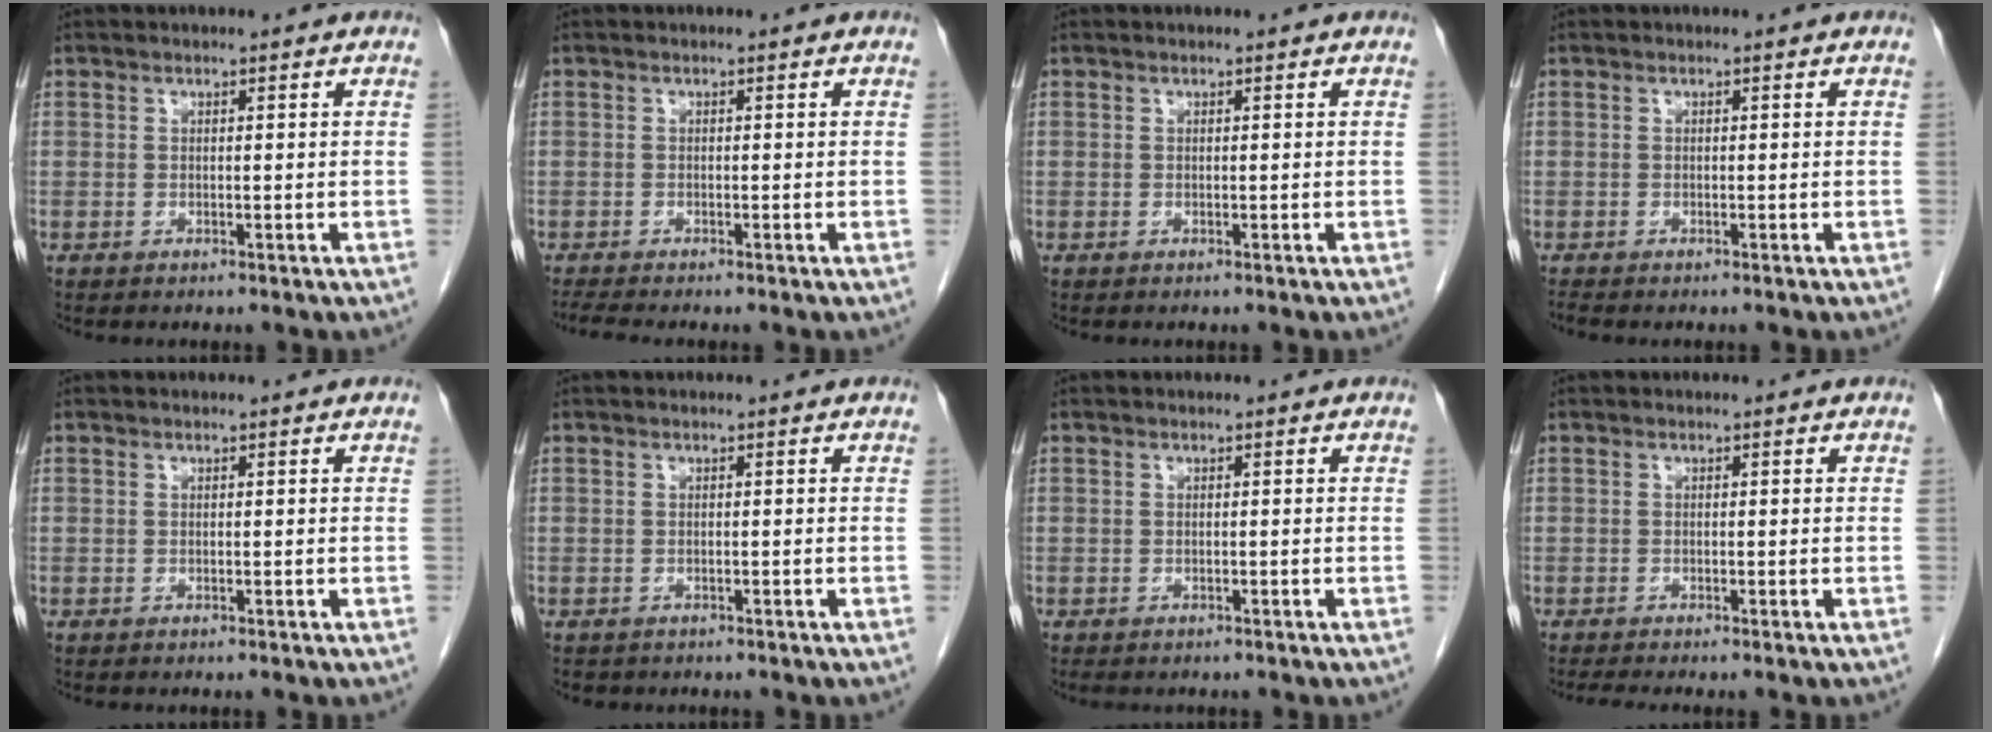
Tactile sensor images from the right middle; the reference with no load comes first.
{"total": 1.9, "force": [-1.7, -0.4, 0.6], "torque": [-0.020, -0.008, -0.035]}
{"total": 0.0}
{"total": 0.6, "force": [-0.6, -0.1, 0.1], "torque": [-0.012, -0.004, -0.014]}
{"total": 0.0}
{"total": 1.3, "force": [-1.0, 0.8, 0.2], "torque": [-0.014, -0.001, -0.013]}
{"total": 1.9, "force": [-1.6, 0.8, 0.7], "torque": [-0.013, -0.004, -0.017]}
{"total": 1.5, "force": [-1.3, -0.3, 0.7], "torque": [-0.019, -0.005, -0.026]}